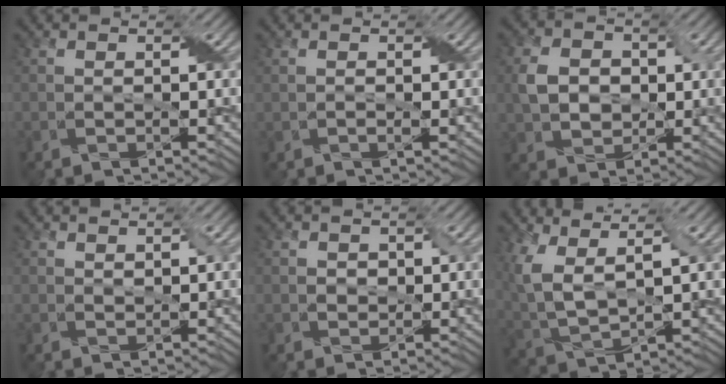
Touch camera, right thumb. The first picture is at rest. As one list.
[{"total": 0.0}, {"total": 4.9, "force": [0.3, 4.1, 2.7], "torque": [-0.060, -0.002, 0.005]}, {"total": 0.7, "force": [0.6, 0.3, 0.1], "torque": [-0.003, -0.004, 0.016]}, {"total": 1.4, "force": [0.1, 1.4, 0.4], "torque": [-0.009, -0.004, 0.003]}, {"total": 8.5, "force": [3.3, 4.1, 6.7], "torque": [-0.176, -0.005, 0.069]}]